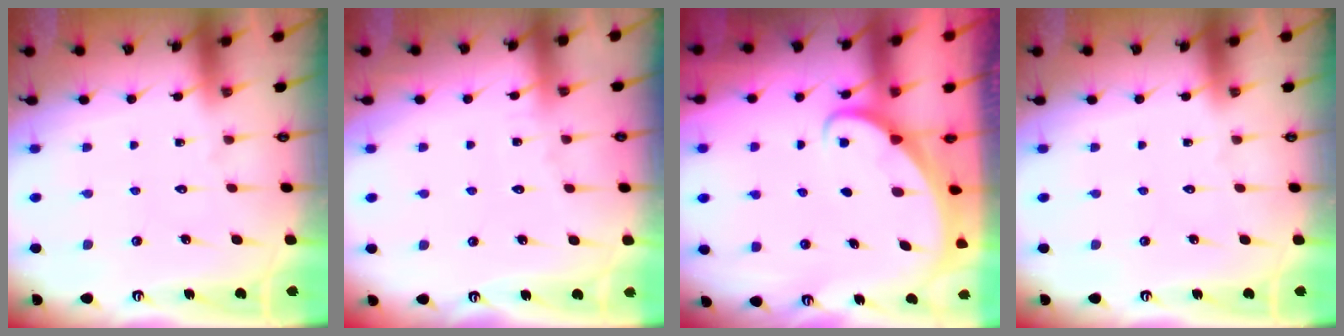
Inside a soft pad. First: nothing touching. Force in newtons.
{"total": 4.2, "press": 4.1, "slide": 0.5}
{"total": 1.8, "press": 1.8, "slide": 0.0}
{"total": 0.0}